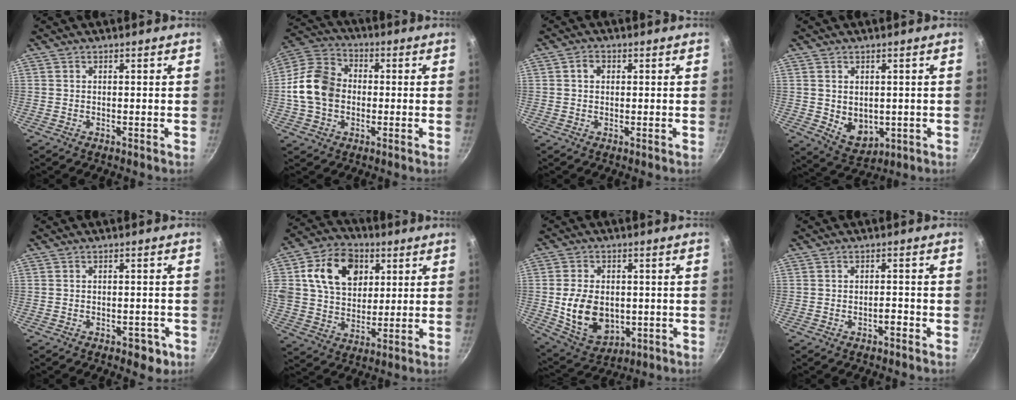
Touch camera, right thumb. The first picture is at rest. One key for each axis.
{"total": 13.0, "fx": -0.8, "fy": 10.1, "fz": 8.2, "tx": -0.125, "ty": 0.024, "tz": -0.033}
{"total": 2.2, "fx": 0.5, "fy": 1.8, "fz": 1.3, "tx": -0.015, "ty": 0.005, "tz": 0.006}
{"total": 6.8, "fx": 0.0, "fy": 5.1, "fz": 4.5, "tx": -0.053, "ty": -0.016, "tz": 0.016}
{"total": 4.3, "fx": -2.1, "fy": 2.5, "fz": 2.8, "tx": -0.017, "ty": 0.019, "tz": -0.012}
{"total": 18.8, "fx": 5.9, "fy": 14.1, "fz": 10.8, "tx": -0.172, "ty": 0.011, "tz": 0.095}
{"total": 12.8, "fx": -1.1, "fy": 9.1, "fz": 9.0, "tx": -0.141, "ty": -0.008, "tz": 0.000}
{"total": 1.9, "fx": -1.2, "fy": 0.9, "fz": 1.3, "tx": -0.013, "ty": 0.013, "tz": -0.019}